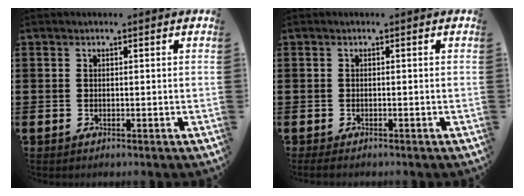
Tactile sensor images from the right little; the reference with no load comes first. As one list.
[{"total": 0.7, "force": [-0.5, 0.2, 0.4], "torque": [-0.009, -0.001, -0.011]}]